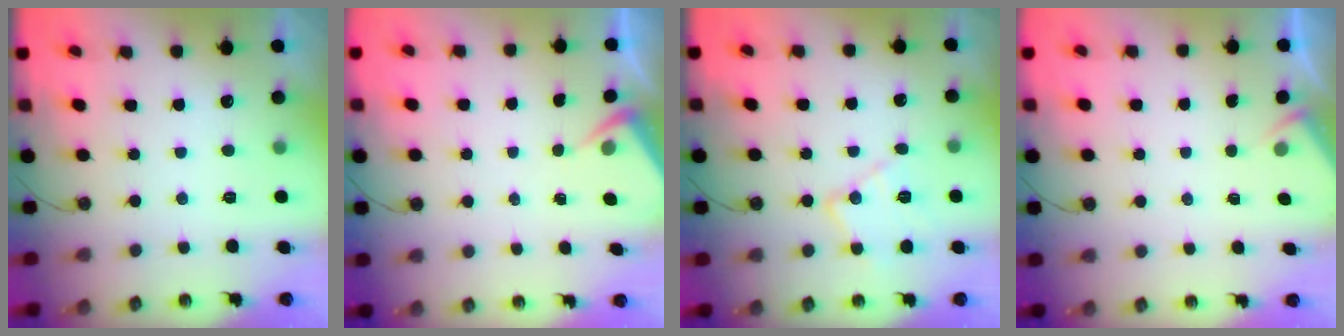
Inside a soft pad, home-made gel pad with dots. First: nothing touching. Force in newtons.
{"total": 3.2, "press": 3.2, "slide": 0.5}
{"total": 13.0, "press": 13.0, "slide": 0.8}
{"total": 2.1, "press": 2.1, "slide": 0.4}